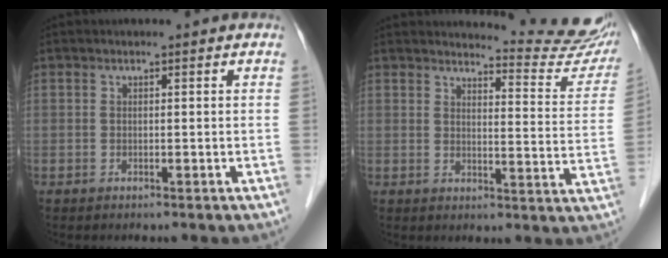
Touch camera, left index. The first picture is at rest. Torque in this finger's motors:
{"motor_torque": [0.67, -0.93, 0.25, 0.03]}